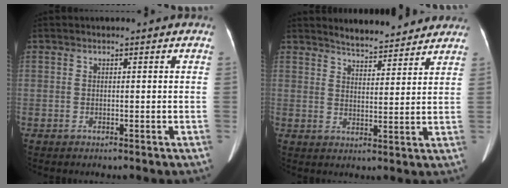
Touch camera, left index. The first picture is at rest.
{"total": 8.7, "force": [8.2, 1.7, 2.4], "torque": [-0.035, 0.010, 0.110]}